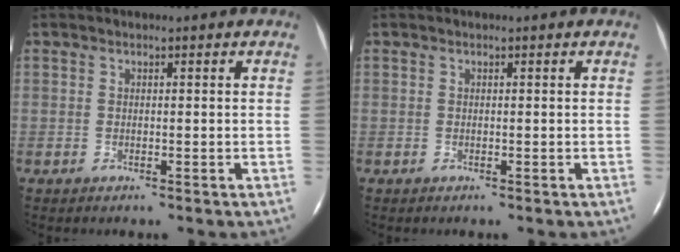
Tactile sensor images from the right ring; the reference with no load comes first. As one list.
[{"total": 0.0}]